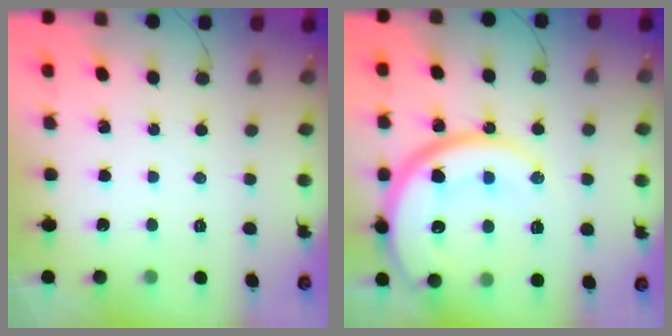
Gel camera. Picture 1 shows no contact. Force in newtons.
{"total": 23.7, "press": 23.6, "slide": 2.2}